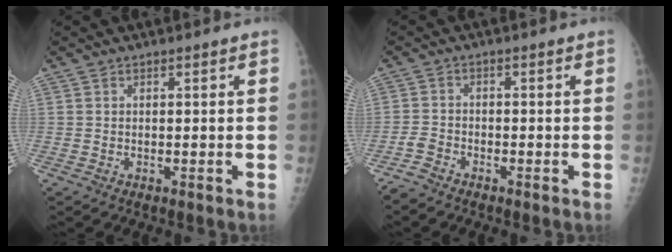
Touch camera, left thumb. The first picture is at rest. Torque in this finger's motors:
{"motor_torque": [-0.19, 0.67, -0.13, 0.05, 0.07]}